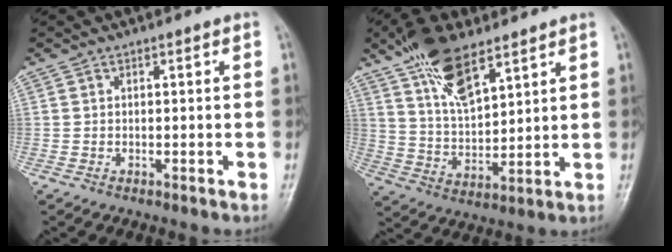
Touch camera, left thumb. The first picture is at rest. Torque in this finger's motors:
{"motor_torque": [1.45, 0.76, 1.37, -0.77, 0.35]}